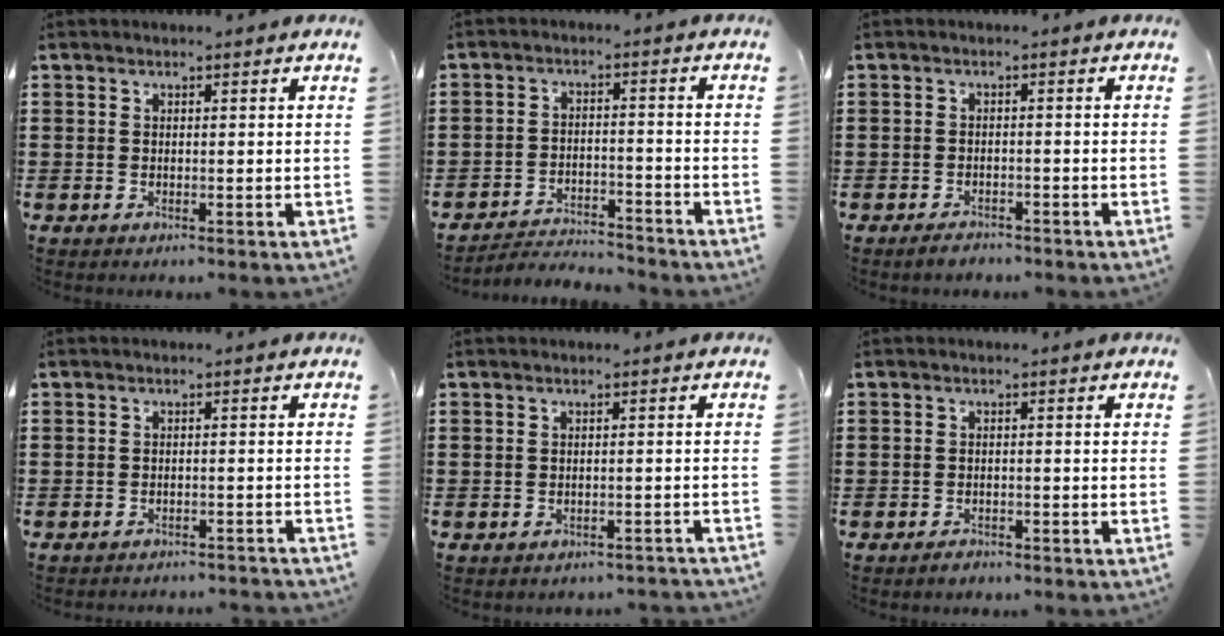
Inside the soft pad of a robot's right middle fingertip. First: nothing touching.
{"total": 3.6, "force": [-3.6, 0.6, 0.0], "torque": [-0.008, 0.002, -0.077]}
{"total": 1.6, "force": [-1.5, 0.4, 0.4], "torque": [-0.012, -0.002, -0.029]}
{"total": 1.8, "force": [-1.7, 0.0, -0.2], "torque": [-0.003, 0.000, -0.038]}
{"total": 1.1, "force": [-1.1, 0.1, 0.0], "torque": [-0.006, -0.003, -0.022]}
{"total": 1.1, "force": [-1.0, 0.3, 0.2], "torque": [-0.007, -0.002, -0.021]}